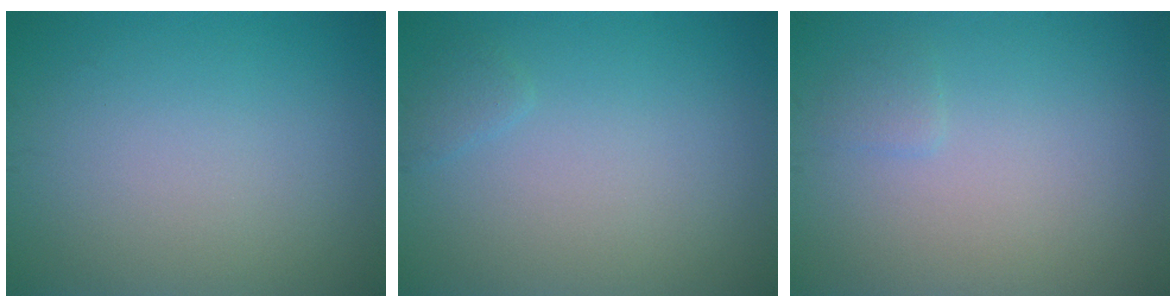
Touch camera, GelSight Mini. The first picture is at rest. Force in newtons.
{"total": 0.8, "press": 0.8, "slide": 0.1}
{"total": 0.8, "press": 0.8, "slide": 0.1}